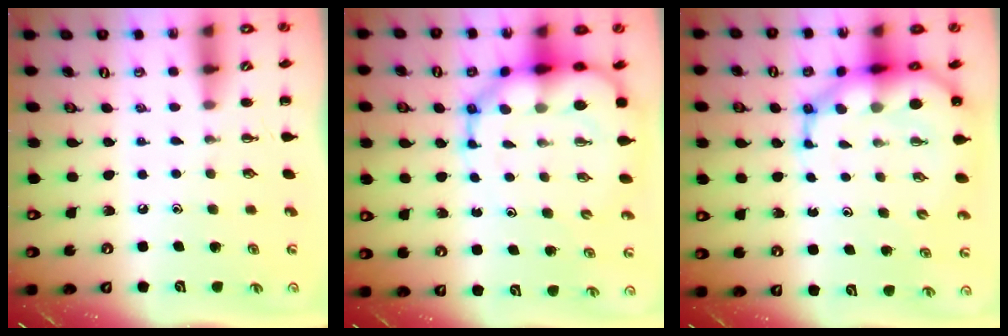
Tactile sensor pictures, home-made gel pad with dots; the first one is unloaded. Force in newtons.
{"total": 12.5, "press": 12.0, "slide": 3.5}
{"total": 11.5, "press": 11.0, "slide": 3.3}